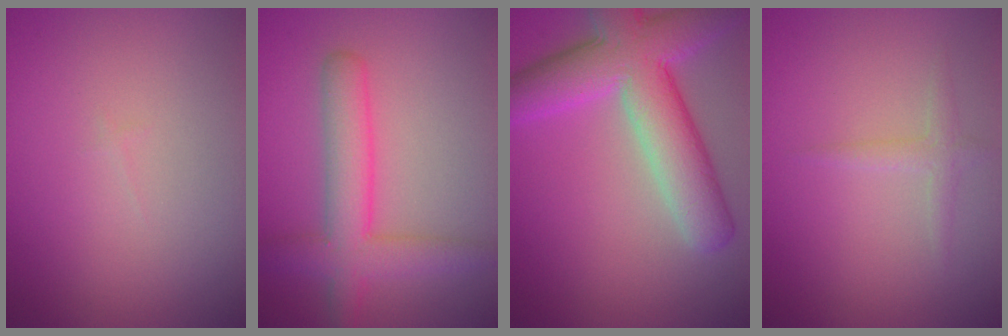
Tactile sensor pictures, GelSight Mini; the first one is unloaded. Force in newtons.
{"total": 4.9, "press": 4.9, "slide": 0.3}
{"total": 9.0, "press": 8.9, "slide": 0.3}
{"total": 1.3, "press": 1.3, "slide": 0.0}